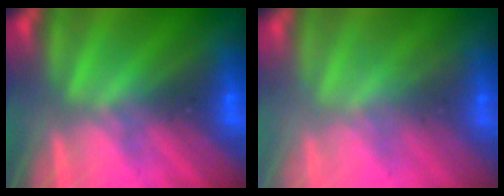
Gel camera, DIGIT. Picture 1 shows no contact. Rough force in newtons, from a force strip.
{"total": 2.2}